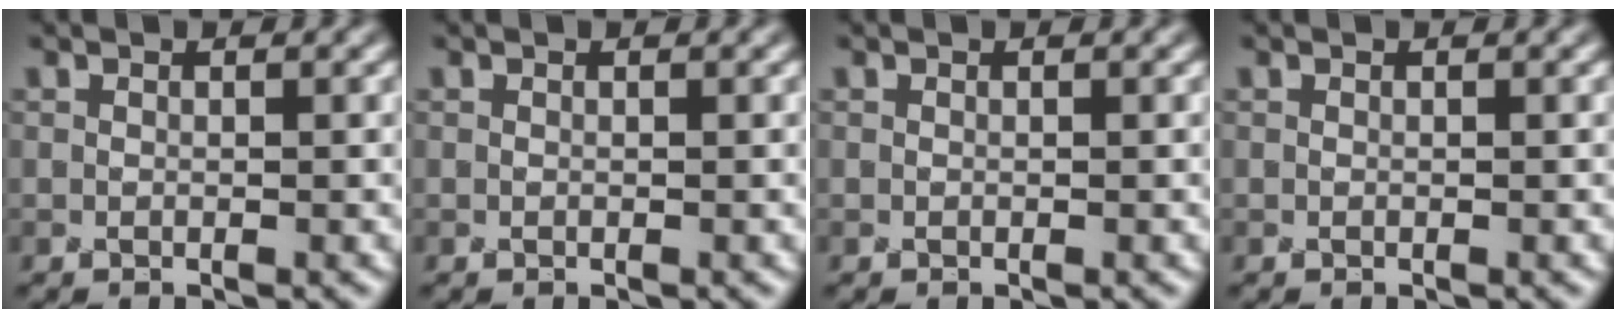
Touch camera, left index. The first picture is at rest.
{"total": 0.0}
{"total": 0.0}
{"total": 0.0}